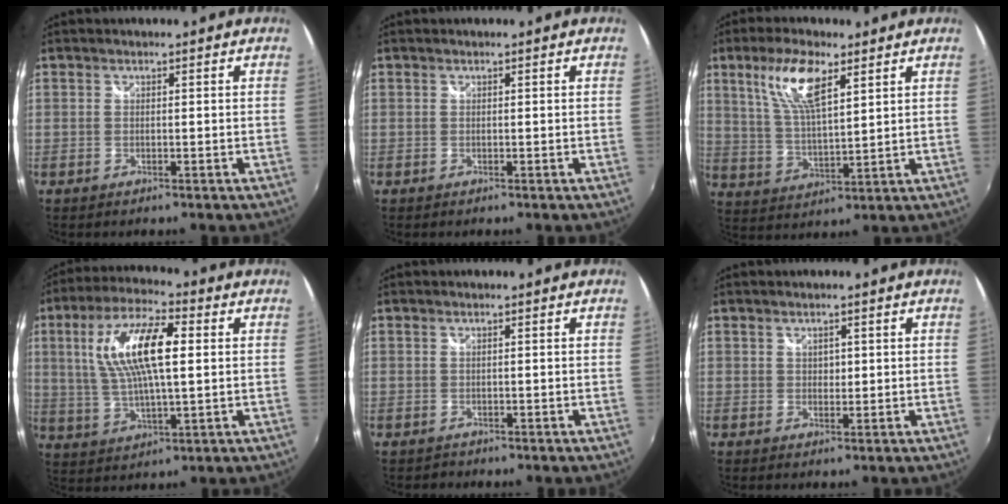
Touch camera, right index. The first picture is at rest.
{"total": 0.0}
{"total": 10.6, "force": [5.5, 3.4, 8.4], "torque": [-0.164, 0.007, 0.112]}
{"total": 14.6, "force": [3.2, 4.8, 13.4], "torque": [-0.260, 0.015, 0.062]}
{"total": 0.5, "force": [-0.3, 0.4, -0.1], "torque": [0.002, 0.000, -0.003]}
{"total": 1.5, "force": [0.5, 1.2, 0.6], "torque": [-0.004, 0.002, 0.010]}